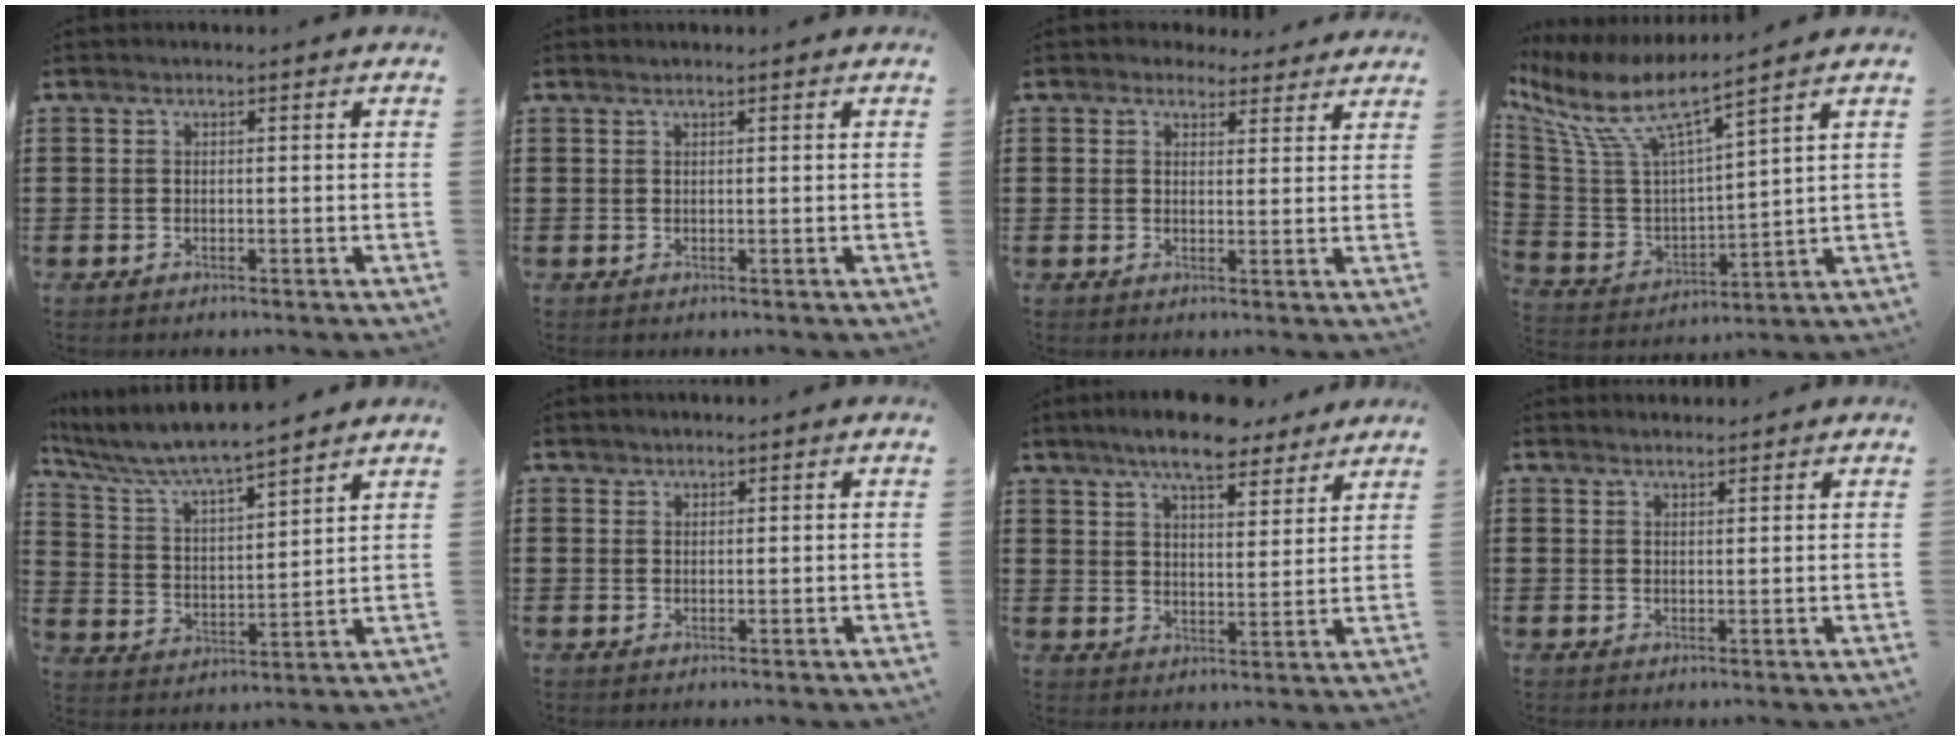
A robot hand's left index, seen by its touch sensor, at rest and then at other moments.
{"total": 0.6, "force": [0.4, -0.1, 0.4], "torque": [-0.006, -0.001, 0.008]}
{"total": 3.2, "force": [2.9, 1.3, 0.5], "torque": [-0.010, -0.007, 0.052]}
{"total": 8.8, "force": [6.0, 1.8, 6.1], "torque": [-0.151, -0.043, 0.099]}
{"total": 6.5, "force": [5.9, 0.5, 2.6], "torque": [-0.079, -0.037, 0.097]}
{"total": 1.0, "force": [0.9, 0.4, 0.0], "torque": [-0.003, 0.002, 0.019]}
{"total": 8.6, "force": [7.4, 1.7, 4.1], "torque": [-0.086, -0.020, 0.133]}
{"total": 1.3, "force": [1.3, 0.2, 0.3], "torque": [-0.008, 0.001, 0.024]}